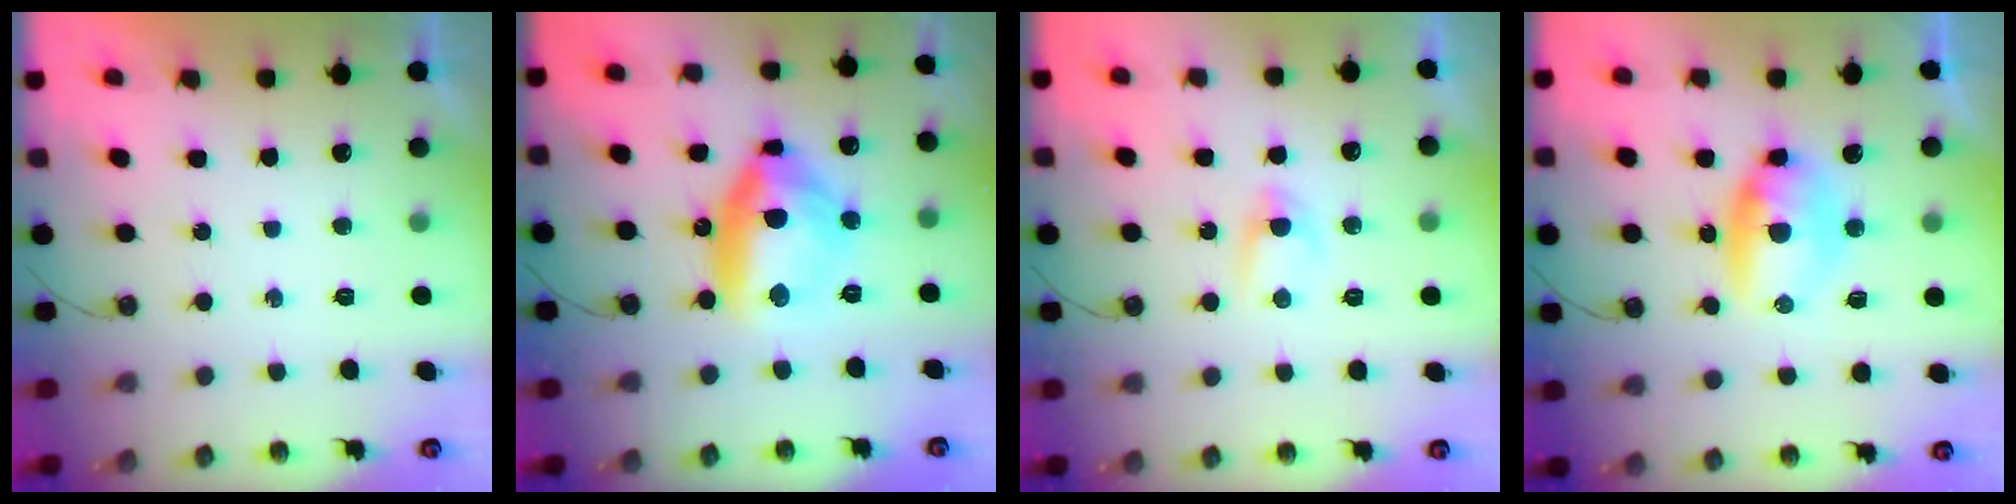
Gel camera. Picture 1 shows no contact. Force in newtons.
{"total": 13.5, "press": 13.4, "slide": 1.6}
{"total": 3.2, "press": 3.2, "slide": 0.6}
{"total": 15.2, "press": 9.5, "slide": 11.9}